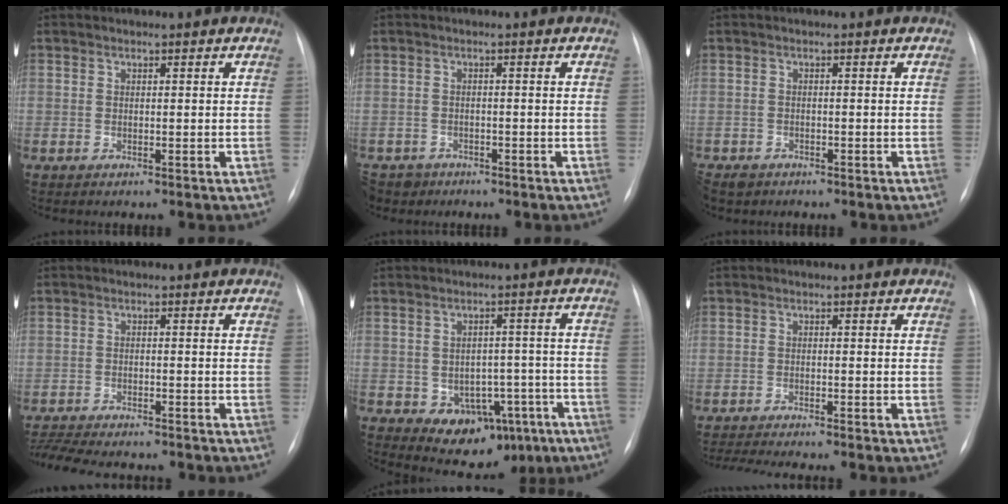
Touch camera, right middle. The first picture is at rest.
{"total": 6.0, "force": [-4.4, 4.0, 0.5], "torque": [-0.015, -0.002, -0.074]}
{"total": 3.6, "force": [-2.8, 2.3, 0.5], "torque": [-0.007, -0.001, -0.045]}
{"total": 11.9, "force": [-10.7, 2.3, 4.6], "torque": [-0.087, -0.004, -0.153]}
{"total": 11.0, "force": [-5.5, 7.5, 5.9], "torque": [-0.051, 0.032, -0.061]}
{"total": 8.3, "force": [-7.4, -0.2, 3.7], "torque": [-0.046, -0.014, -0.113]}